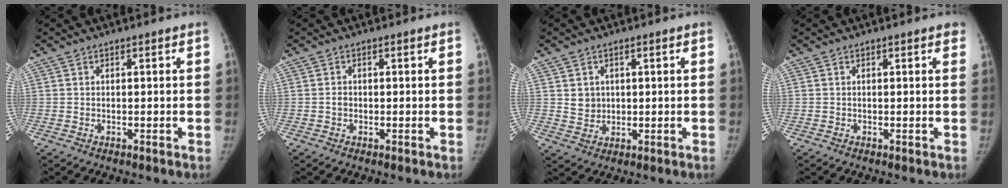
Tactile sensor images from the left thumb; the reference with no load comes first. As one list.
[{"total": 0.9, "force": [-0.2, 0.8, 0.5], "torque": [-0.004, 0.003, -0.003]}, {"total": 3.6, "force": [0.8, 3.2, 1.4], "torque": [-0.007, -0.007, 0.023]}, {"total": 1.1, "force": [0.8, 0.4, 0.7], "torque": [-0.003, 0.001, 0.006]}]